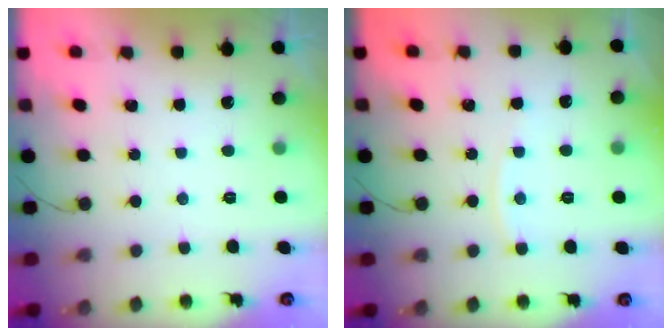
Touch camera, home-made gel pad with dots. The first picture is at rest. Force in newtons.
{"total": 2.8, "press": 2.7, "slide": 0.4}